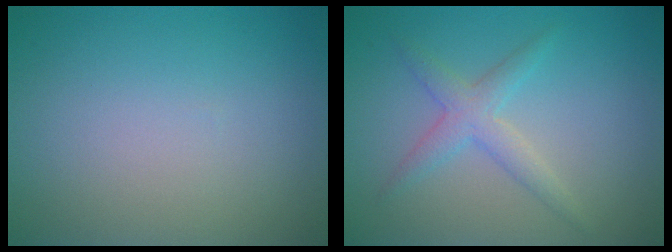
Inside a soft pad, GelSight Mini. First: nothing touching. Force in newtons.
{"total": 2.5, "press": 2.5, "slide": 0.1}